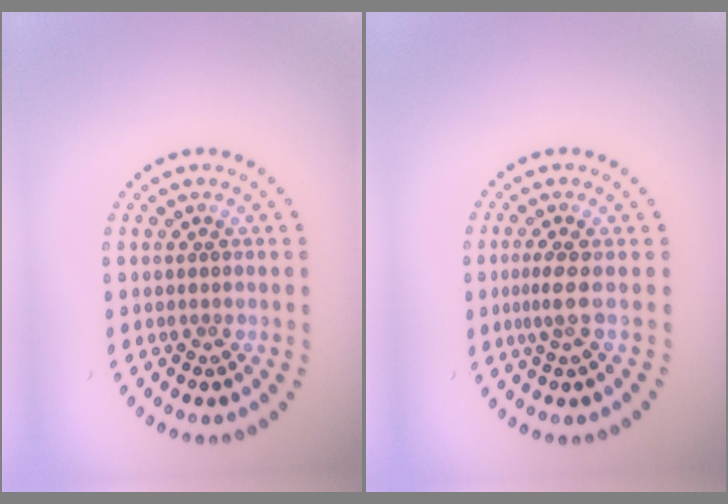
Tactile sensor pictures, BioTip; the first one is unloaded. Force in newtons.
{"total": 1.7, "press": 1.2, "slide": 1.1}